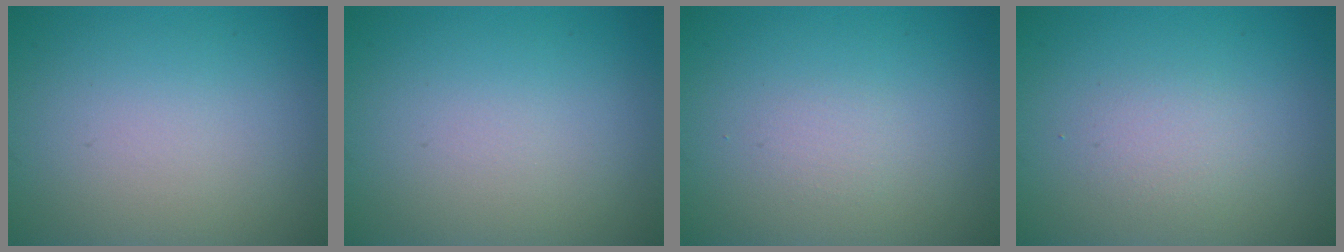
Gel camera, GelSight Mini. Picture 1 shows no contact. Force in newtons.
{"total": 0.0}
{"total": 0.7, "press": 0.7, "slide": 0.1}
{"total": 1.5, "press": 1.4, "slide": 0.1}